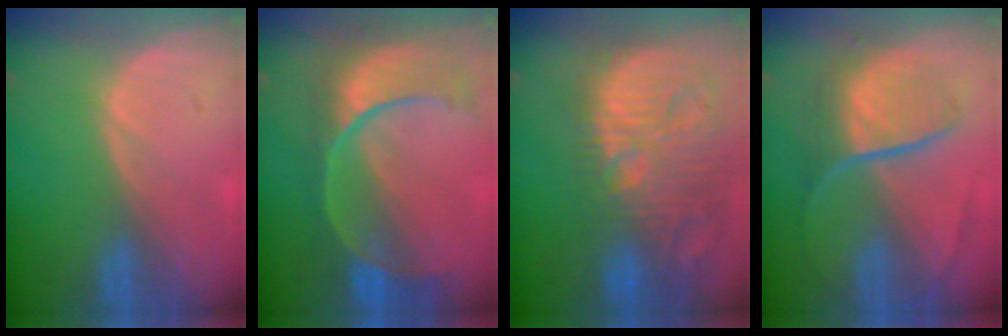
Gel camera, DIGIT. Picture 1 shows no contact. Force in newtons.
{"total": 11.1, "press": 9.4, "slide": 6.0}
{"total": 15.3, "press": 13.3, "slide": 7.5}
{"total": 9.1, "press": 7.6, "slide": 5.1}